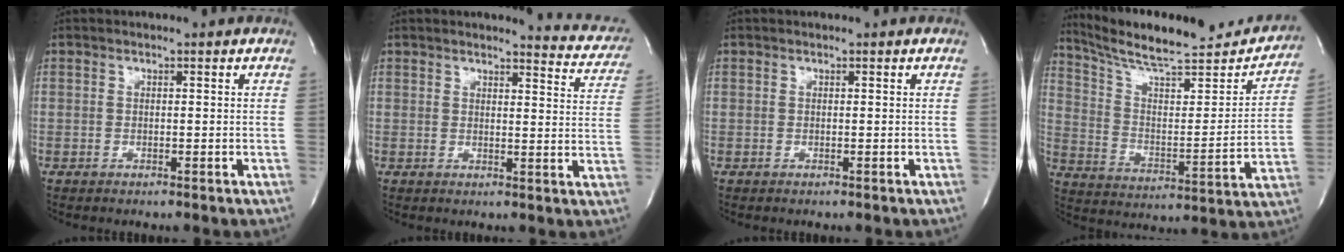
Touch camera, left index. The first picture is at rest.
{"total": 7.6, "force": [7.4, 1.2, 1.4], "torque": [0.000, -0.049, 0.054]}
{"total": 0.0}
{"total": 23.2, "force": [20.9, 3.4, 9.3], "torque": [-0.142, -0.031, 0.302]}